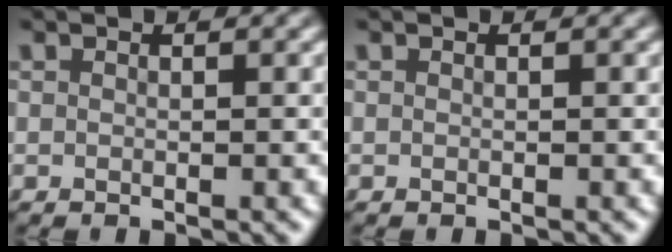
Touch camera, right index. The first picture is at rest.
{"total": 0.0}